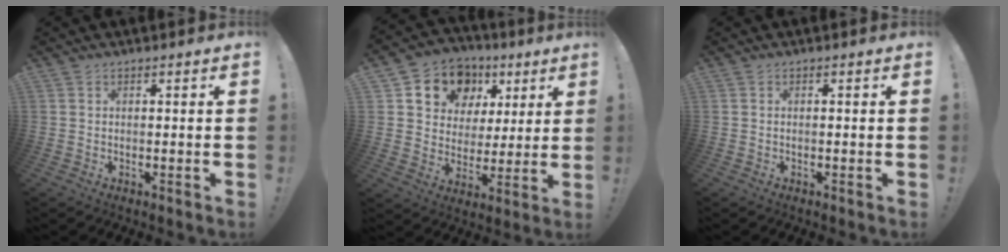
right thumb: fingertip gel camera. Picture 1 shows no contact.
{"total": 13.4, "force": [6.5, 10.6, 5.1], "torque": [-0.076, -0.030, 0.128]}
{"total": 0.7, "force": [-0.3, -0.4, 0.4], "torque": [-0.010, -0.001, -0.005]}